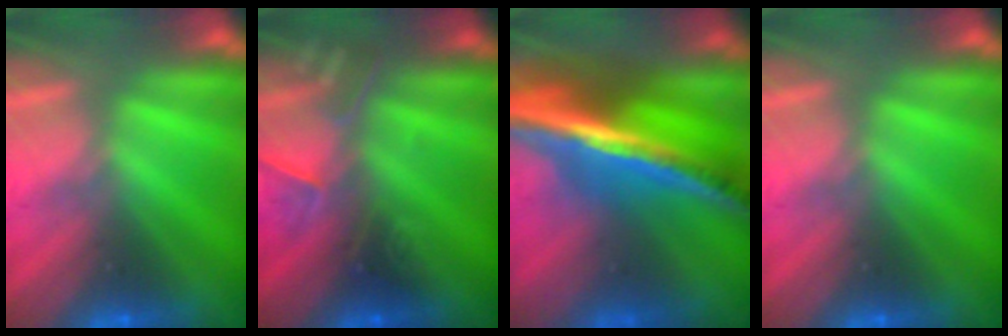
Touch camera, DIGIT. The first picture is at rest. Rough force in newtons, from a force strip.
{"total": 2.3}
{"total": 7.1}
{"total": 0.0}